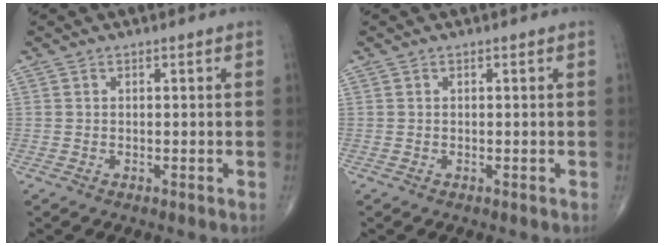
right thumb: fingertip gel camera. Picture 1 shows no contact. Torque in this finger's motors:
{"motor_torque": [0.03, 0.03, -0.06, 0.06, 0.00]}